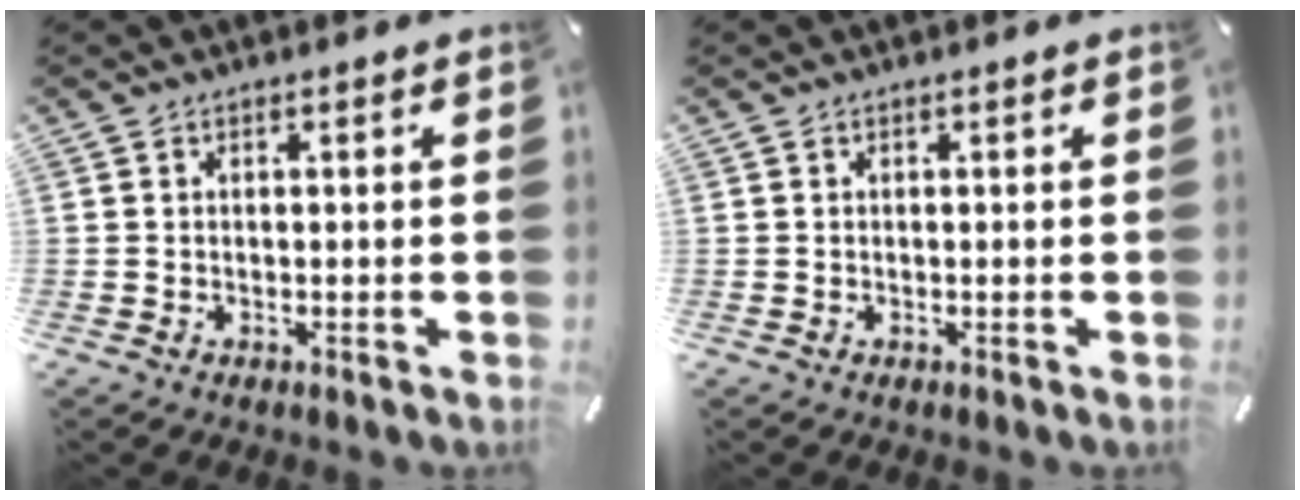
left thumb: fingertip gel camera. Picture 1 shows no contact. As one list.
[{"total": 0.0}]